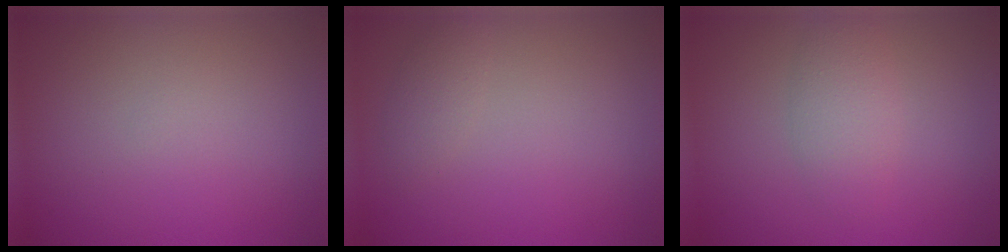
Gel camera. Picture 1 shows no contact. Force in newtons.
{"total": 1.2, "press": 1.2, "slide": 0.1}
{"total": 2.5, "press": 2.5, "slide": 0.0}